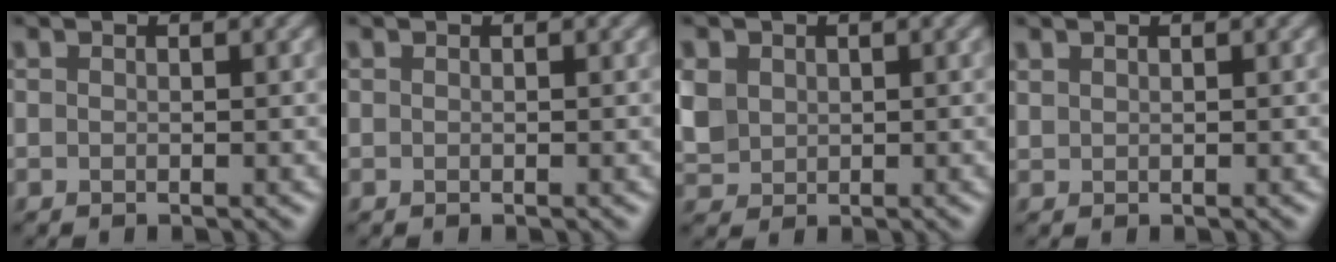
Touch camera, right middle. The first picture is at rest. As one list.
[{"total": 0.0}, {"total": 3.2, "force": [0.8, 2.8, 1.4], "torque": [-0.047, 0.005, 0.014]}, {"total": 0.6, "force": [0.5, 0.2, 0.1], "torque": [-0.003, 0.000, 0.016]}]